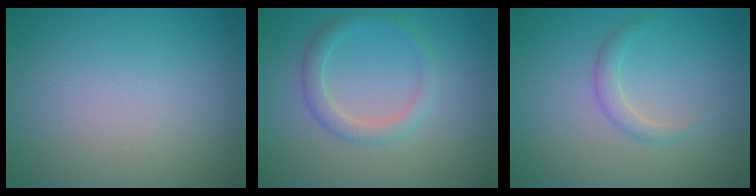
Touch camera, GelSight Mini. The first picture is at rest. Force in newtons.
{"total": 2.2, "press": 2.2, "slide": 0.2}
{"total": 1.4, "press": 1.4, "slide": 0.1}